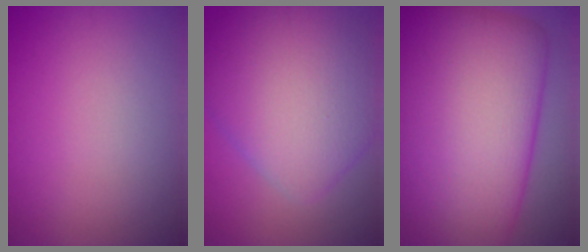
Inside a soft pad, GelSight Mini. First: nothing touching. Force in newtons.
{"total": 10.1, "press": 10.1, "slide": 0.8}
{"total": 20.2, "press": 20.2, "slide": 0.5}